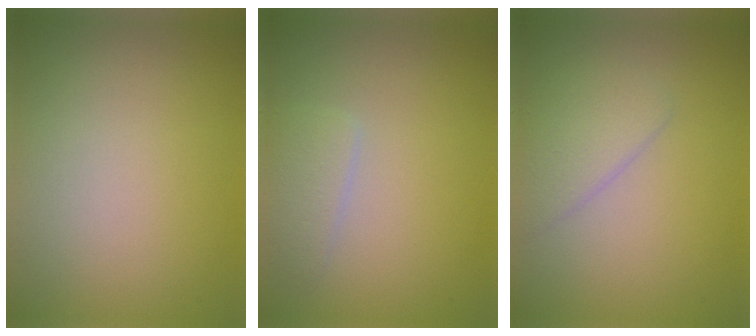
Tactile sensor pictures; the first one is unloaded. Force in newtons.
{"total": 1.8, "press": 1.8, "slide": 0.0}
{"total": 2.3, "press": 2.3, "slide": 0.0}